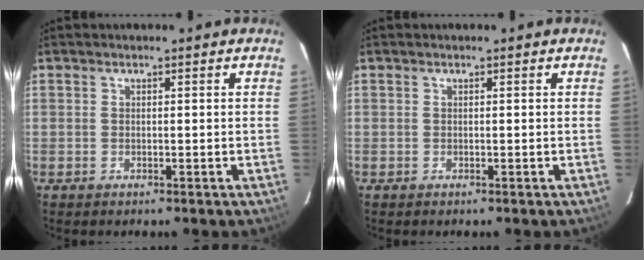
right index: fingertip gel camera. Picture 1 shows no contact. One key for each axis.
{"total": 0.0}